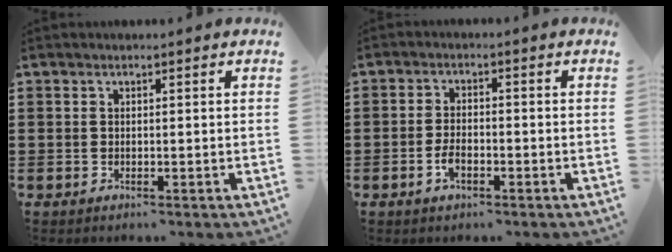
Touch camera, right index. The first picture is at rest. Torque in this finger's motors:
{"motor_torque": [1.02, 1.12, 0.05, 0.00]}